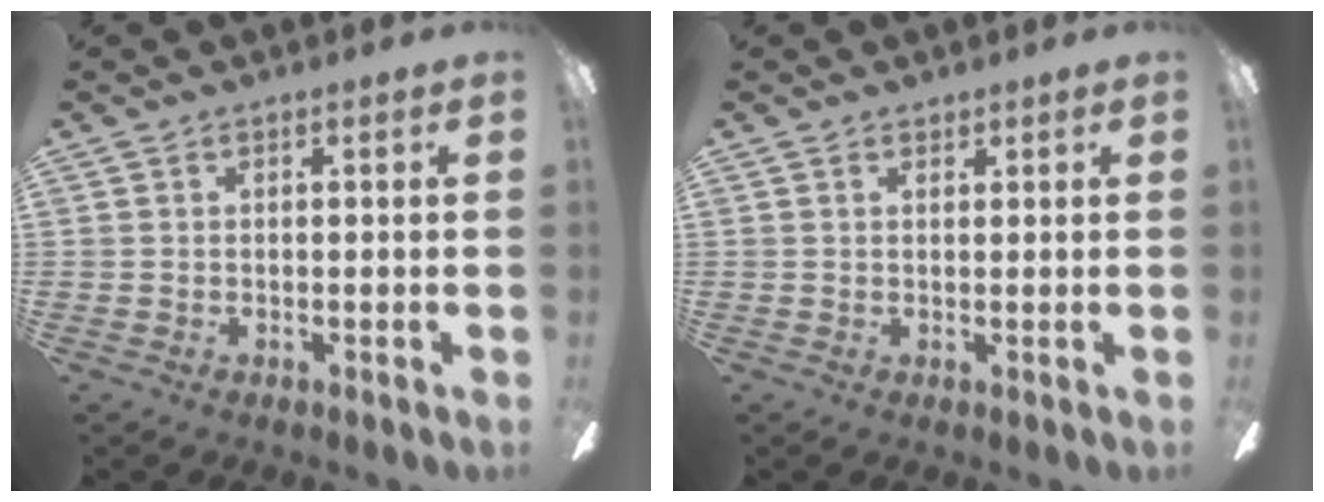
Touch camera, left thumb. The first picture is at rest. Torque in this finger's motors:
{"motor_torque": [-0.07, -0.31, -0.43, 0.33, -0.02]}